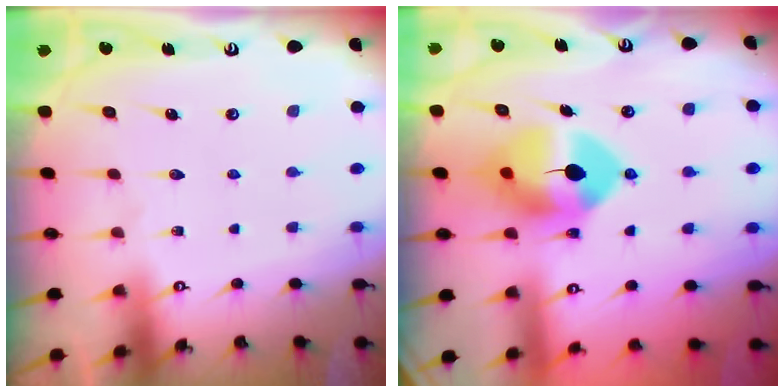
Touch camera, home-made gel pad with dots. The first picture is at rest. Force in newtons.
{"total": 11.5, "press": 11.3, "slide": 2.1}